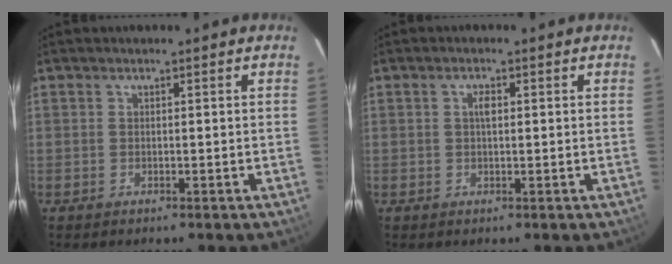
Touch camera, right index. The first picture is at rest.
{"total": 1.6, "force": [0.3, 0.7, 1.4], "torque": [-0.025, 0.005, 0.004]}